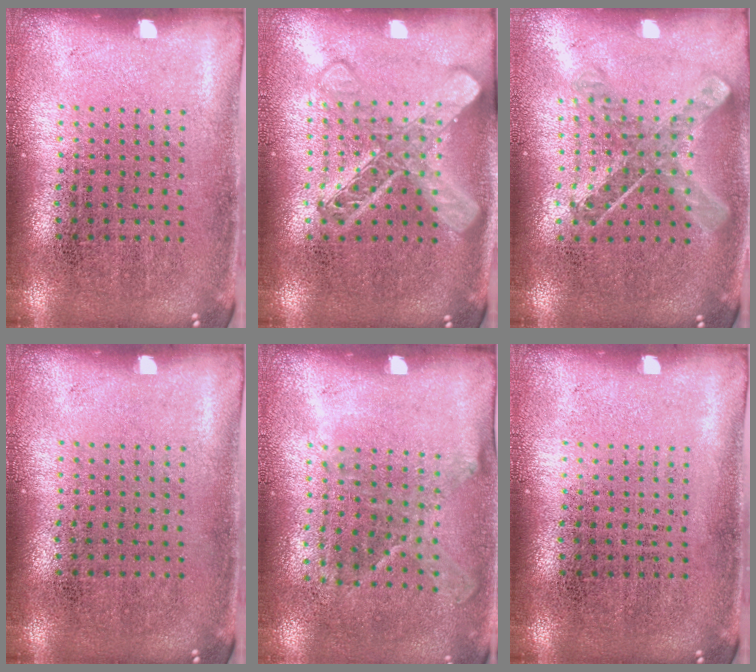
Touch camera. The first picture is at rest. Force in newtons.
{"total": 2.7, "press": 2.6, "slide": 0.5}
{"total": 0.9, "press": 0.9, "slide": 0.2}
{"total": 0.0}
{"total": 1.3, "press": 1.0, "slide": 0.8}
{"total": 0.0}